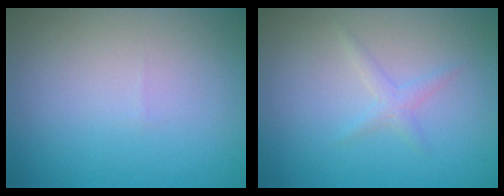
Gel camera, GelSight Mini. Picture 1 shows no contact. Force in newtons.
{"total": 1.1, "press": 1.1, "slide": 0.0}